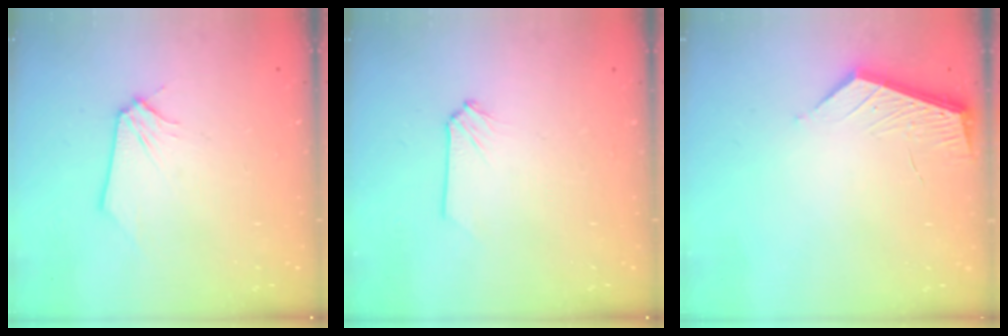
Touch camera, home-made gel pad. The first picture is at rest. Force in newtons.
{"total": 0.0}
{"total": 4.1, "press": 4.1, "slide": 0.1}